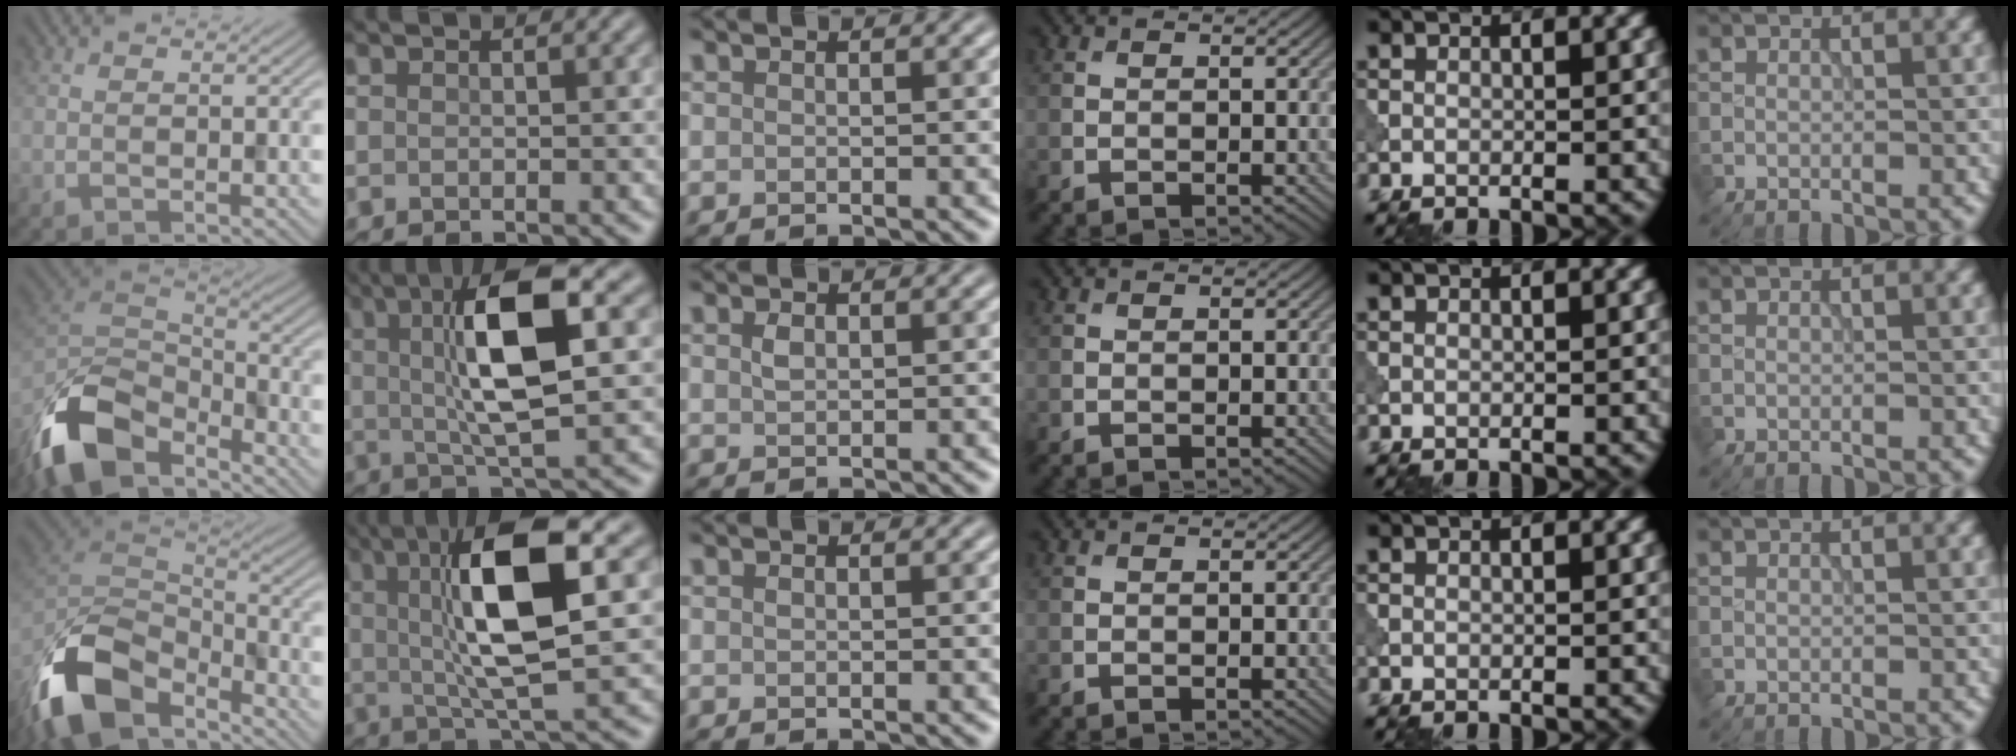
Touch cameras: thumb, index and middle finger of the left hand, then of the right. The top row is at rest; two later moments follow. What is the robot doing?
{"motion": "shake", "object": "bell"}